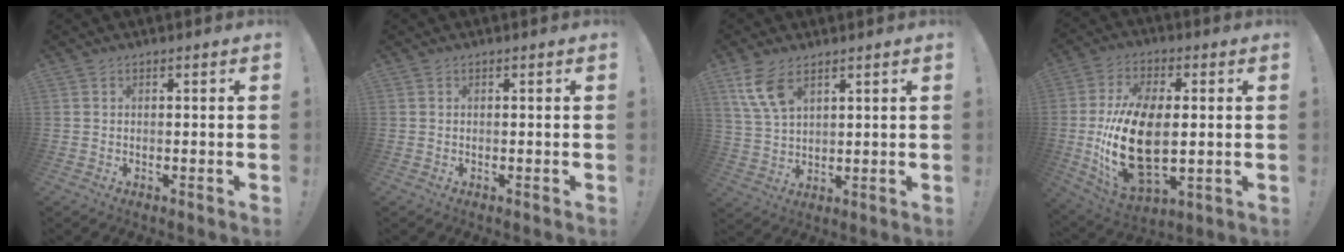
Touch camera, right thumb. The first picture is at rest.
{"total": 0.0}
{"total": 8.9, "force": [5.4, 4.4, 5.6], "torque": [-0.111, -0.021, 0.103]}
{"total": 21.1, "force": [-0.4, 12.0, 17.4], "torque": [-0.340, -0.008, 0.001]}